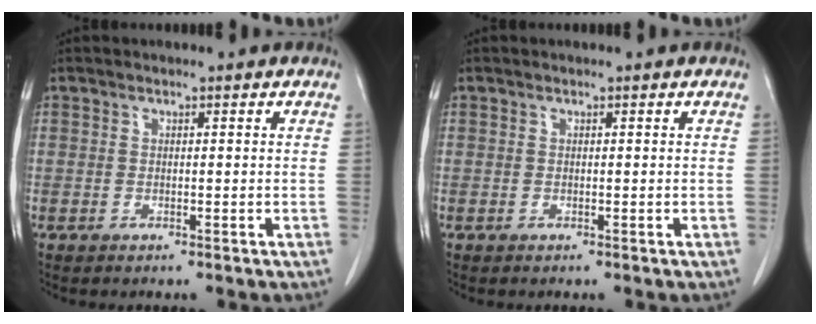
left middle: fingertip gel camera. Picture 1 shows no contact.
{"total": 0.0}